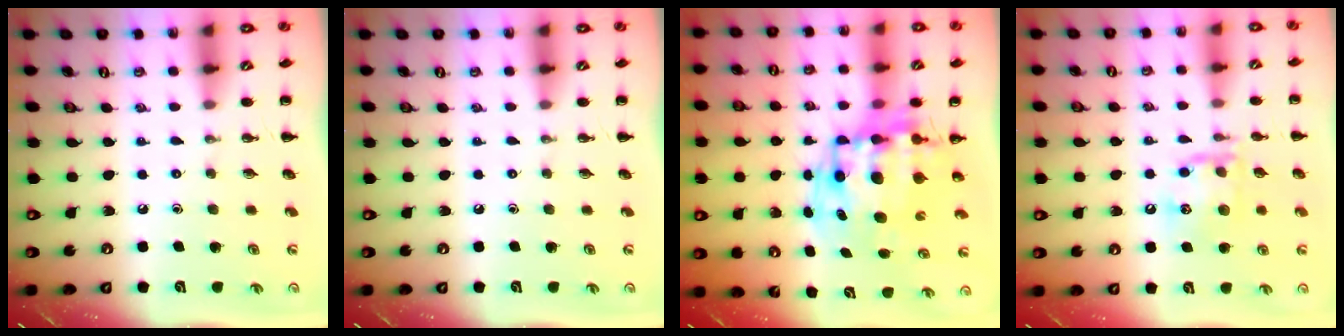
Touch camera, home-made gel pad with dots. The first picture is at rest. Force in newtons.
{"total": 0.0}
{"total": 12.1, "press": 11.8, "slide": 2.8}
{"total": 14.2, "press": 14.0, "slide": 1.9}